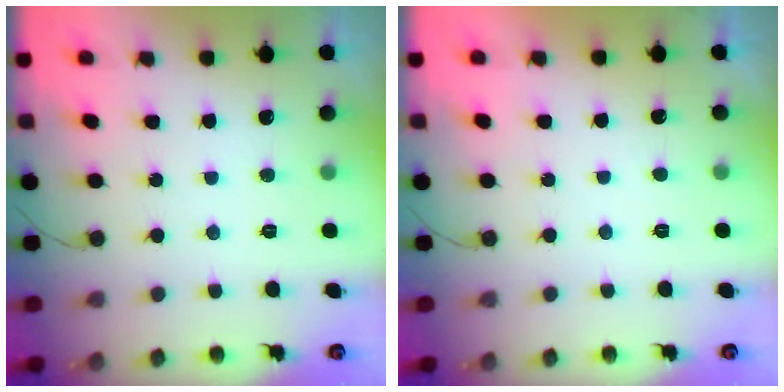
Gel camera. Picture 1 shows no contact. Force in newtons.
{"total": 1.5, "press": 1.5, "slide": 0.4}